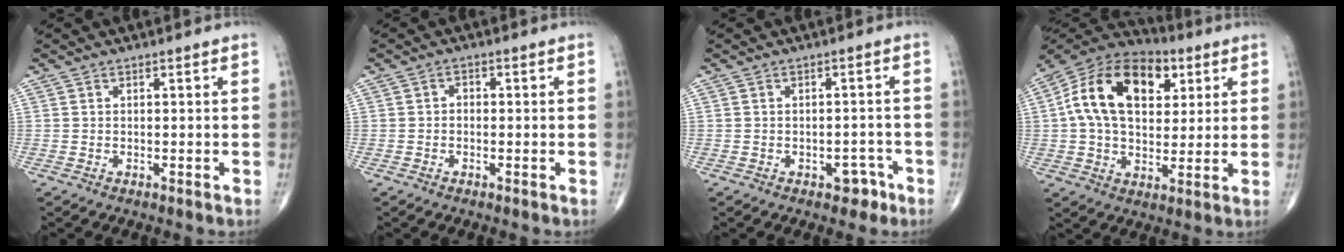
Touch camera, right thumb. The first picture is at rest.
{"total": 1.4, "force": [-0.3, 1.0, 0.8], "torque": [-0.003, 0.005, -0.010]}
{"total": 3.4, "force": [-1.9, 2.2, 1.8], "torque": [-0.008, 0.017, -0.022]}
{"total": 19.9, "force": [5.2, 12.7, 14.4], "torque": [-0.229, 0.007, 0.078]}